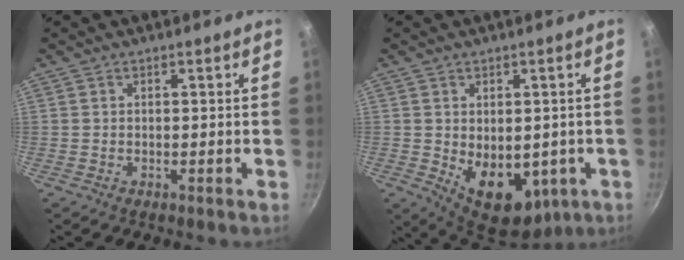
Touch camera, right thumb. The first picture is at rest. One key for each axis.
{"total": 13.5, "fx": -2.3, "fy": 9.0, "fz": 9.8, "tx": -0.107, "ty": -0.020, "tz": -0.008}